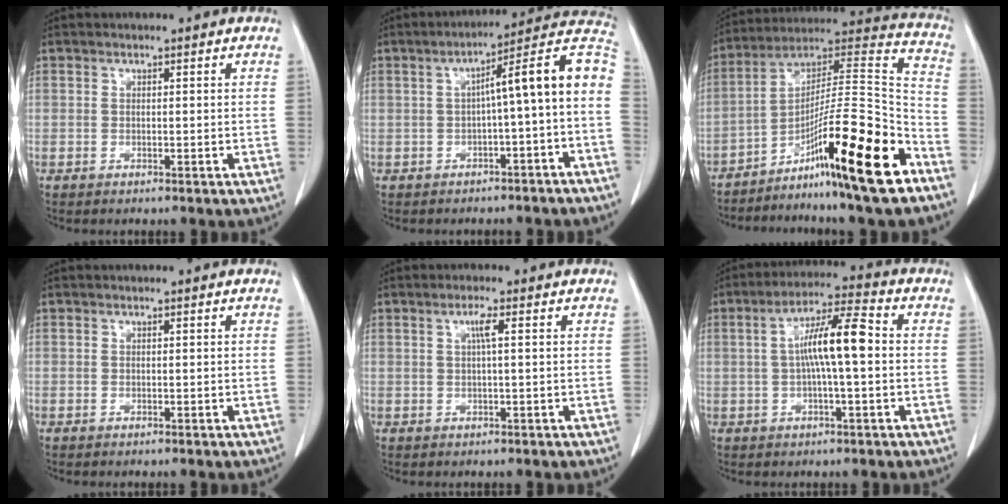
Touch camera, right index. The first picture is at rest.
{"total": 12.1, "force": [-1.1, 0.6, 12.0], "torque": [-0.164, 0.044, -0.020]}
{"total": 23.2, "force": [-13.4, 0.6, 19.0], "torque": [-0.277, -0.002, -0.224]}
{"total": 0.0}
{"total": 2.0, "force": [0.6, 0.0, 1.9], "torque": [-0.039, 0.003, 0.009]}
{"total": 9.1, "force": [0.3, 1.0, 9.1], "torque": [-0.168, 0.020, -0.002]}